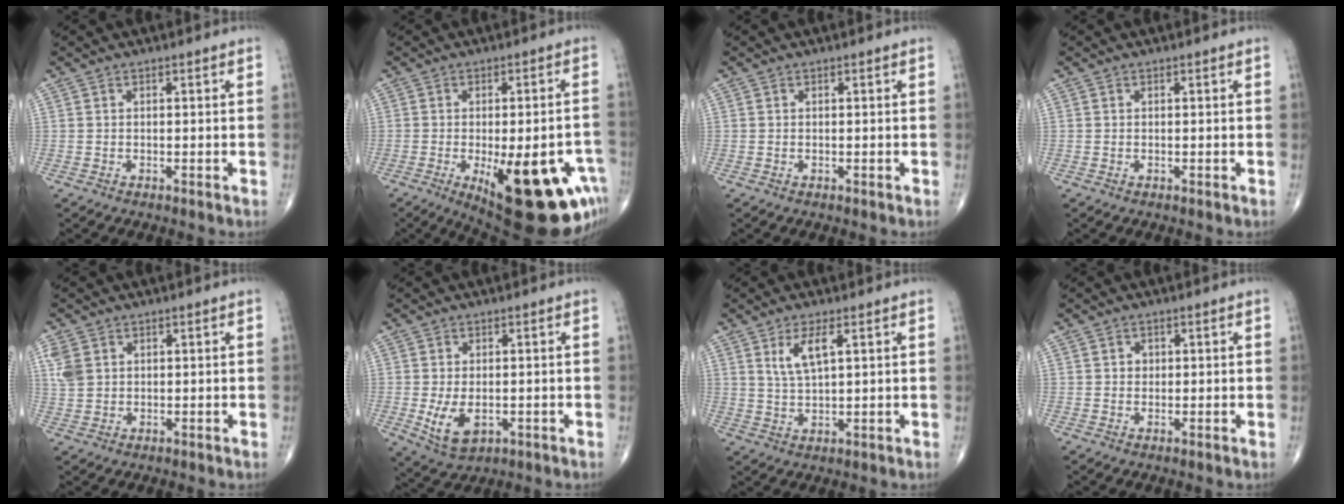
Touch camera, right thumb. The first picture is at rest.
{"total": 22.9, "force": [-8.9, 8.6, 19.2], "torque": [-0.184, 0.005, -0.100]}
{"total": 0.0}
{"total": 0.0}
{"total": 4.2, "force": [1.4, 3.1, 2.4], "torque": [-0.050, 0.001, 0.035]}
{"total": 6.8, "force": [-1.3, 4.0, 5.3], "torque": [-0.094, -0.012, -0.011]}
{"total": 5.5, "force": [2.3, 1.8, 4.7], "torque": [-0.095, -0.012, 0.051]}
{"total": 1.4, "force": [0.3, 1.3, 0.5], "torque": [-0.001, 0.001, 0.005]}